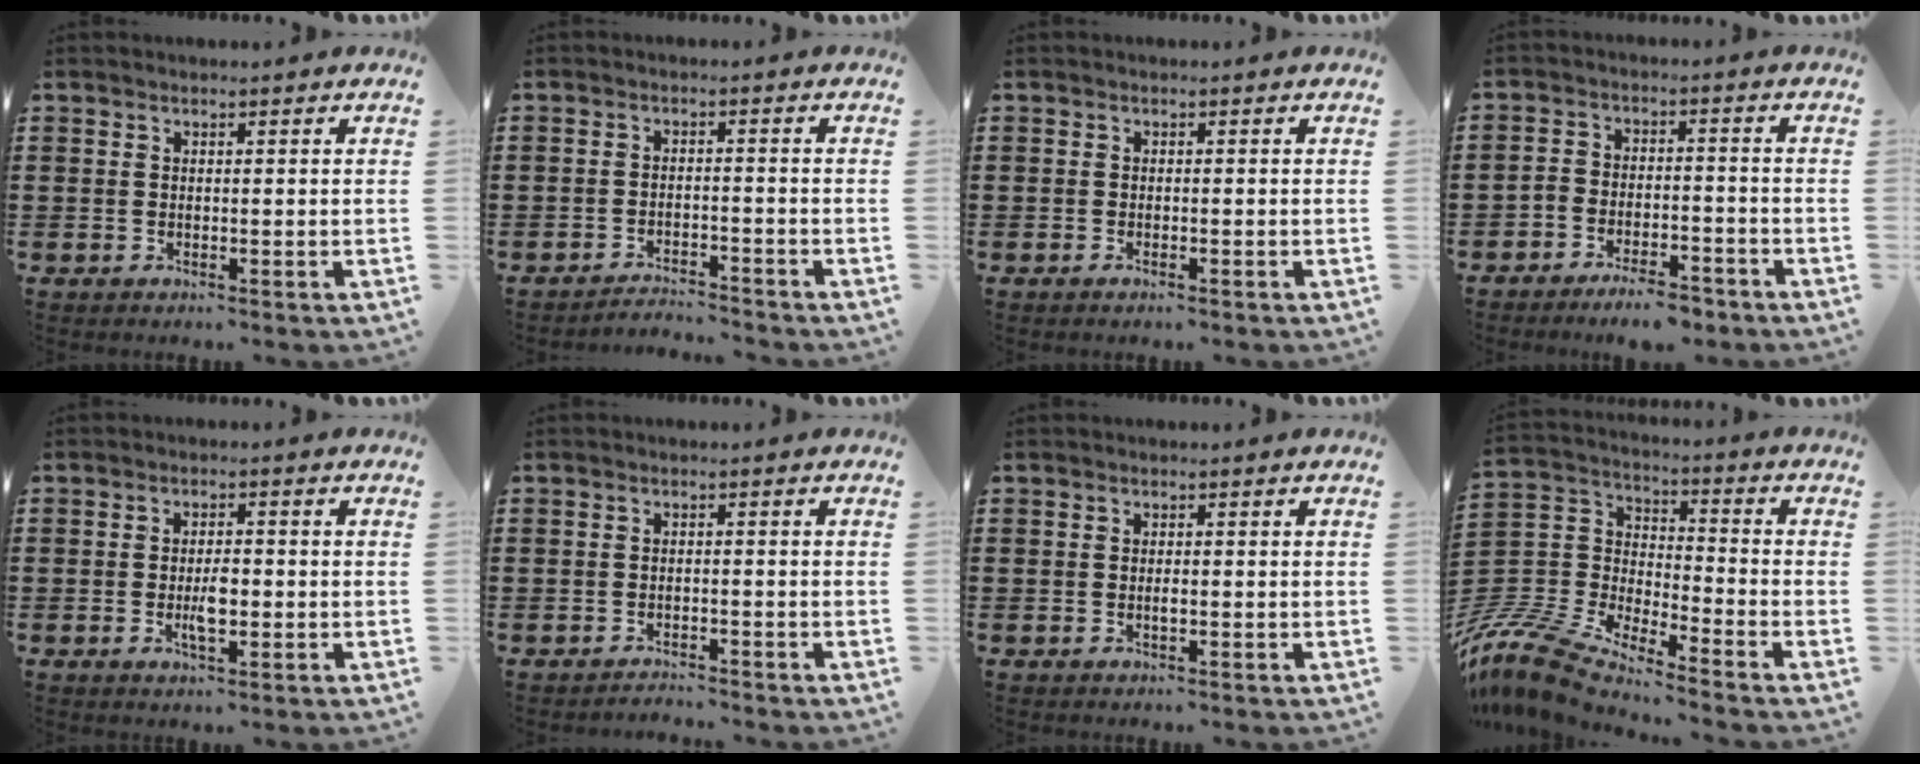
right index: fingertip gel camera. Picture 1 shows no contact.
{"total": 2.7, "force": [-2.7, 0.1, 0.0], "torque": [-0.008, 0.001, -0.057]}
{"total": 0.5, "force": [-0.4, 0.1, 0.4], "torque": [-0.009, -0.002, -0.007]}
{"total": 5.3, "force": [-4.9, 1.2, 1.4], "torque": [-0.021, 0.011, -0.096]}
{"total": 3.7, "force": [-0.8, 1.4, 3.3], "torque": [-0.067, 0.000, -0.016]}
{"total": 1.4, "force": [-1.4, 0.0, 0.0], "torque": [-0.003, 0.002, -0.030]}
{"total": 0.8, "force": [-0.2, 0.2, 0.8], "torque": [-0.016, -0.003, -0.004]}
{"total": 10.2, "force": [-9.6, 1.3, 3.2], "torque": [-0.113, -0.004, -0.209]}